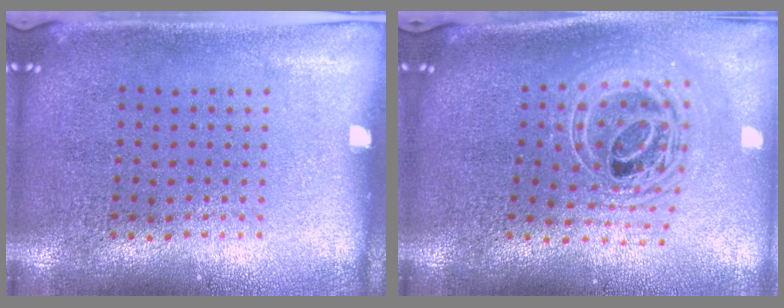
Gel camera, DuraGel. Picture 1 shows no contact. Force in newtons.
{"total": 2.5, "press": 1.9, "slide": 1.7}